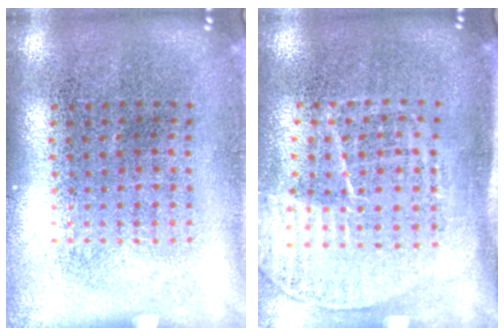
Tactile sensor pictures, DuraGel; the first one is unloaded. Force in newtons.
{"total": 1.6, "press": 1.4, "slide": 0.8}